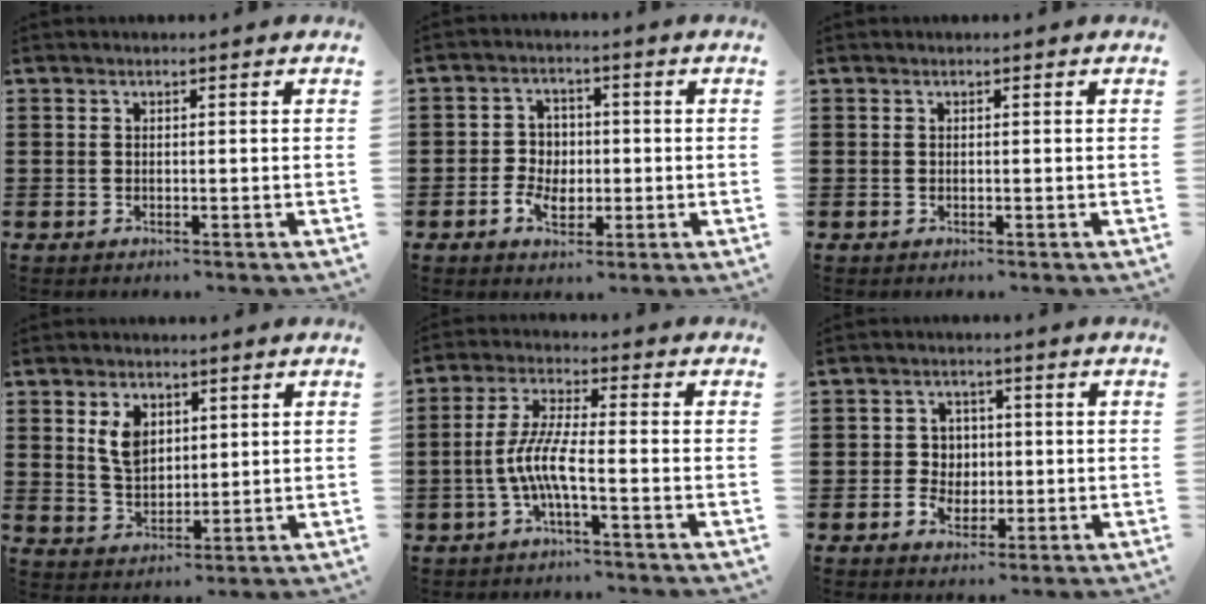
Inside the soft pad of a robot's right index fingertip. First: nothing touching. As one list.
[{"total": 4.3, "force": [-1.1, 3.6, 2.2], "torque": [-0.051, 0.012, -0.024]}, {"total": 0.0}, {"total": 5.4, "force": [2.2, 3.6, 3.4], "torque": [-0.072, 0.008, 0.039]}, {"total": 6.9, "force": [-2.4, 1.1, 6.3], "torque": [-0.151, -0.015, -0.055]}, {"total": 3.8, "force": [-0.5, 3.6, 1.0], "torque": [-0.024, 0.008, -0.016]}]